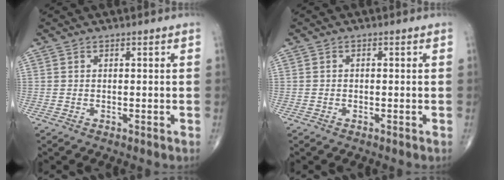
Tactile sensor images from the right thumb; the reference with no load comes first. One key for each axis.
{"total": 0.0}